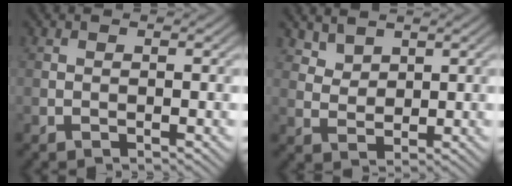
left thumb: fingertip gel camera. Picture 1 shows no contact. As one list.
[{"total": 3.1, "force": [2.5, 1.6, 0.9], "torque": [-0.027, -0.017, 0.072]}]